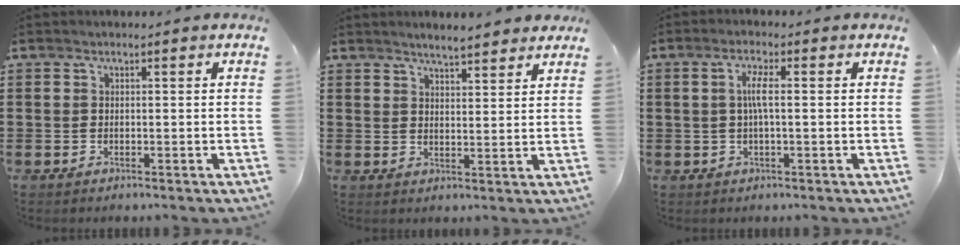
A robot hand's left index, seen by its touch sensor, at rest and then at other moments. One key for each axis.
{"total": 3.4, "fx": 3.4, "fy": 0.2, "fz": 0.5, "tx": -0.019, "ty": -0.008, "tz": 0.062}
{"total": 3.3, "fx": 0.1, "fy": 0.6, "fz": 3.2, "tx": -0.063, "ty": 0.003, "tz": 0.000}